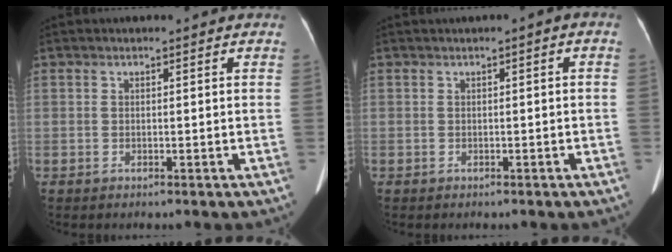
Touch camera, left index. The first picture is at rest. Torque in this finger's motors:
{"motor_torque": [-1.14, -1.00, -1.05, -0.21]}